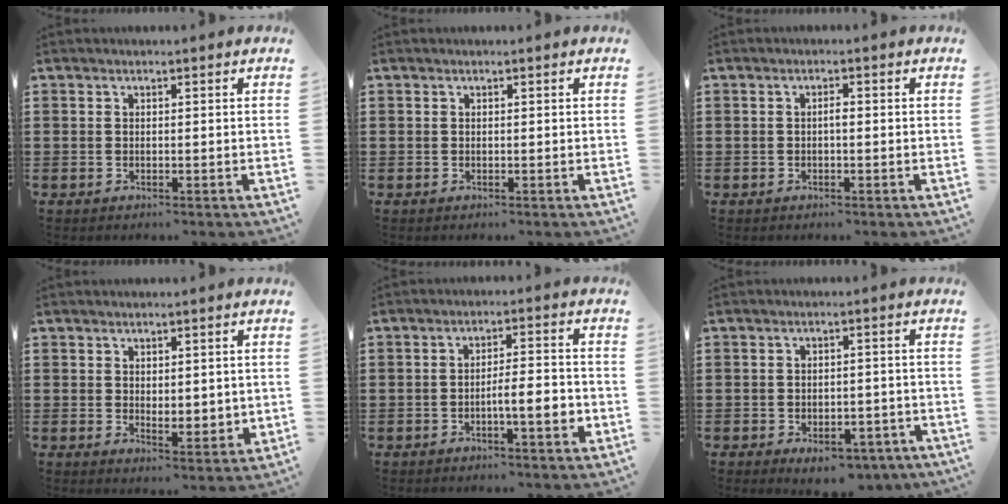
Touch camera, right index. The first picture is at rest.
{"total": 0.0}
{"total": 1.1, "force": [-0.2, 0.3, 1.1], "torque": [-0.021, -0.001, -0.003]}
{"total": 2.7, "force": [1.6, 1.7, 1.5], "torque": [-0.025, 0.009, 0.028]}
{"total": 5.6, "force": [-1.9, 1.1, 5.1], "torque": [-0.078, -0.001, -0.035]}
{"total": 4.1, "force": [-3.2, 1.5, 2.0], "torque": [-0.029, 0.007, -0.057]}